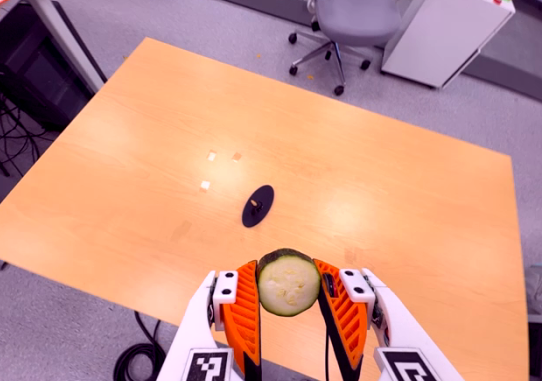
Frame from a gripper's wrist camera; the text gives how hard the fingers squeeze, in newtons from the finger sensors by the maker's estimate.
{"total": 12.5, "left": 13.6, "right": 11.4}